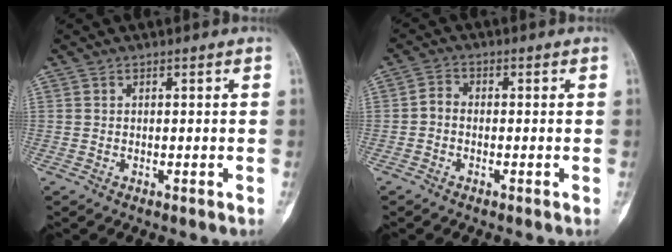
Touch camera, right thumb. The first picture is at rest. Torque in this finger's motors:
{"motor_torque": [0.02, 0.10, 0.66, -0.08, 0.04]}